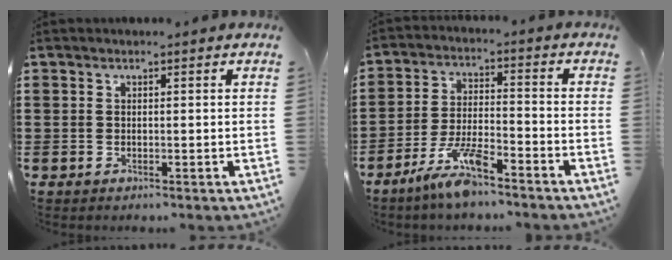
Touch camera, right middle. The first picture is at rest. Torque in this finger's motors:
{"motor_torque": [2.14, 0.00, 0.91, 0.21]}